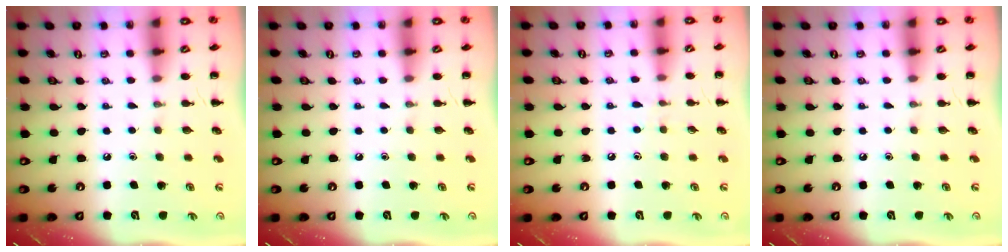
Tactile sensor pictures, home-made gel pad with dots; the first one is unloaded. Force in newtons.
{"total": 0.0}
{"total": 4.2, "press": 3.8, "slide": 1.8}
{"total": 0.0}